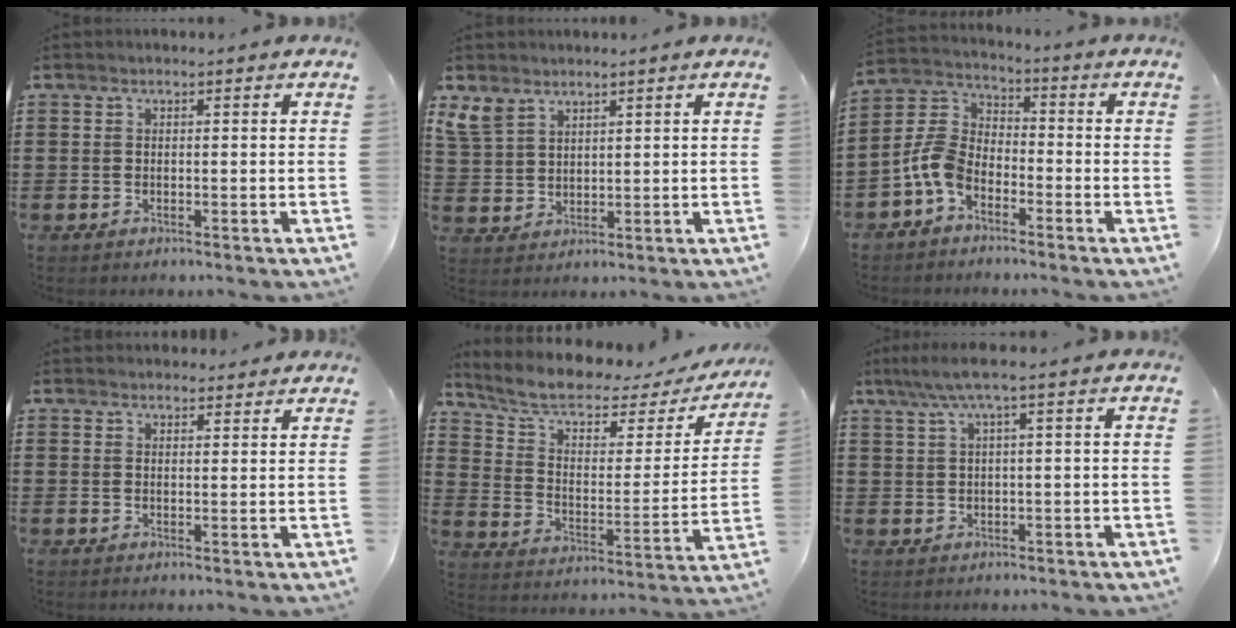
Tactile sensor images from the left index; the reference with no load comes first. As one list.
[{"total": 4.8, "force": [3.5, 2.9, 1.6], "torque": [-0.048, 0.004, 0.068]}, {"total": 7.0, "force": [-3.9, 3.8, 4.3], "torque": [-0.129, -0.007, -0.087]}, {"total": 2.2, "force": [2.1, 0.5, 0.0], "torque": [-0.005, -0.001, 0.041]}, {"total": 7.7, "force": [6.1, 2.2, 4.2], "torque": [-0.108, -0.035, 0.103]}, {"total": 3.3, "force": [0.9, 0.1, 3.2], "torque": [-0.062, -0.001, 0.014]}]